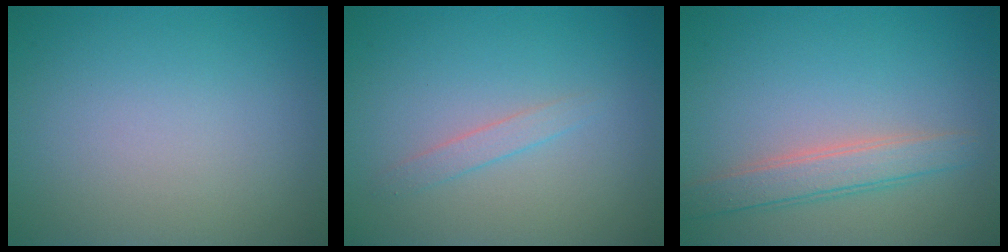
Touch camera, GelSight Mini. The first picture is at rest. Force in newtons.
{"total": 1.1, "press": 1.1, "slide": 0.1}
{"total": 3.0, "press": 3.0, "slide": 0.2}